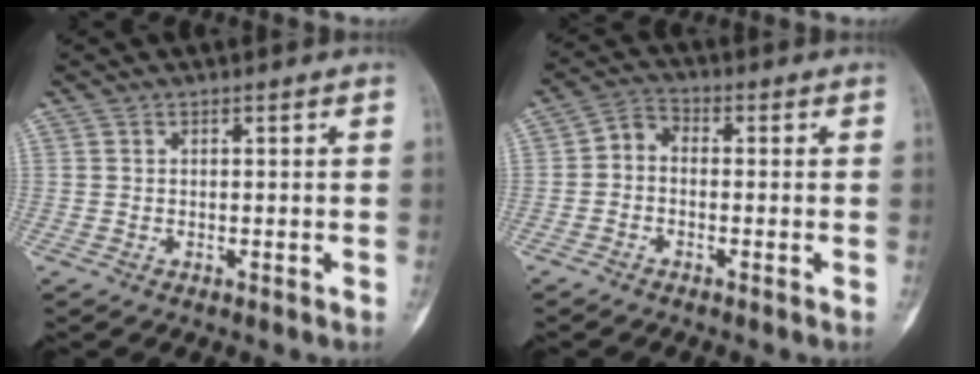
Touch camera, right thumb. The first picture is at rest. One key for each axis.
{"total": 3.8, "fx": -0.8, "fy": 2.7, "fz": 2.5, "tx": -0.037, "ty": 0.017, "tz": -0.031}